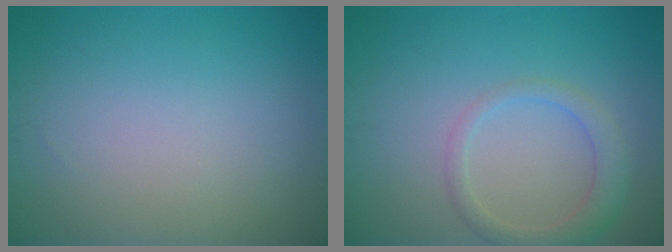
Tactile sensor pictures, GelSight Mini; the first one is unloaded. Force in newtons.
{"total": 2.6, "press": 2.6, "slide": 0.1}